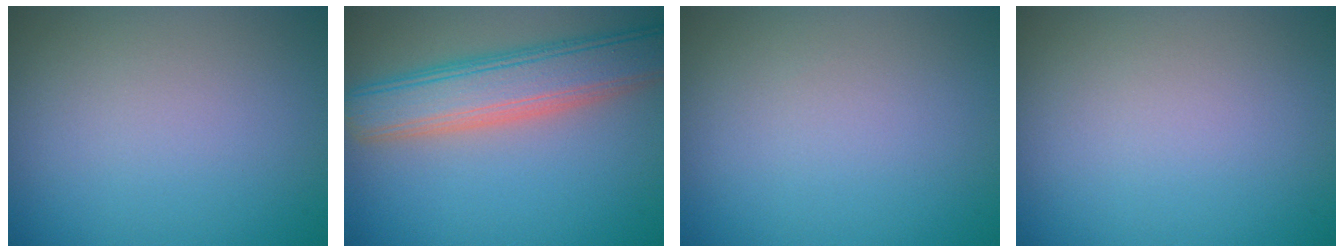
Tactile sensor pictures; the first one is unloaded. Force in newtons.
{"total": 7.0, "press": 7.0, "slide": 0.8}
{"total": 0.0}
{"total": 0.0}